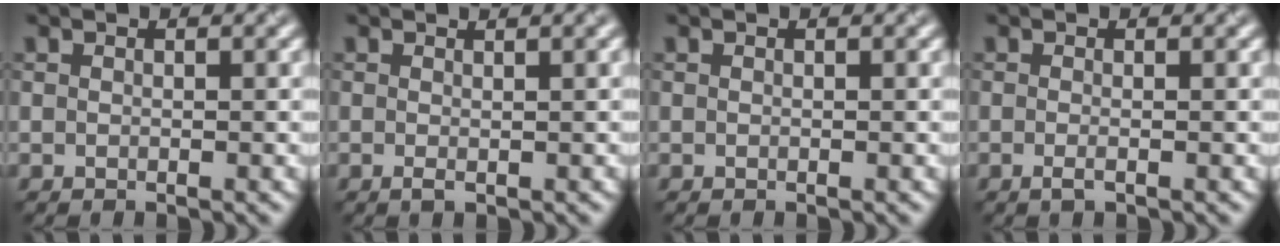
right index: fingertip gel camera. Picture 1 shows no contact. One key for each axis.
{"total": 1.9, "fx": 0.3, "fy": 0.5, "fz": 1.8, "tx": -0.021, "ty": 0.002, "tz": 0.002}
{"total": 0.0}
{"total": 1.0, "fx": -0.3, "fy": 0.3, "fz": 0.9, "tx": -0.018, "ty": -0.006, "tz": -0.007}